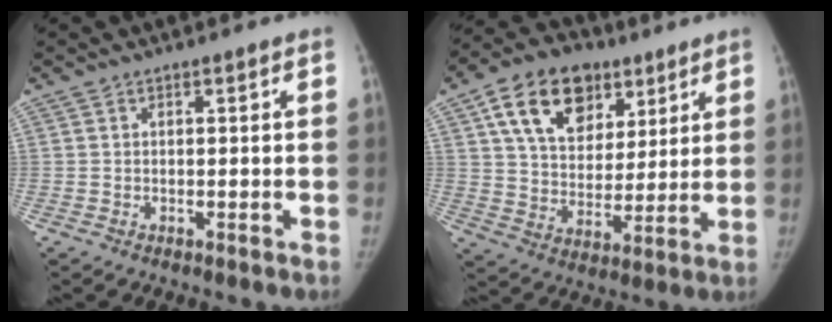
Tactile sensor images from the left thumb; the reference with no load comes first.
{"total": 17.6, "force": [8.5, 11.9, 9.6], "torque": [-0.125, -0.018, 0.144]}